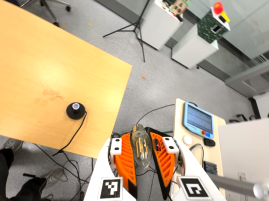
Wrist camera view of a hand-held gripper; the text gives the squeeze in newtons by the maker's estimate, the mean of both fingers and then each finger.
{"total": 12.4, "left": 12.6, "right": 12.2}